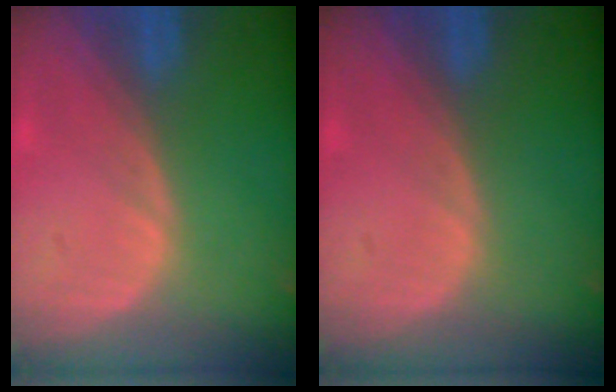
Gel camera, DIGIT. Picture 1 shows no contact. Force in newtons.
{"total": 0.0}